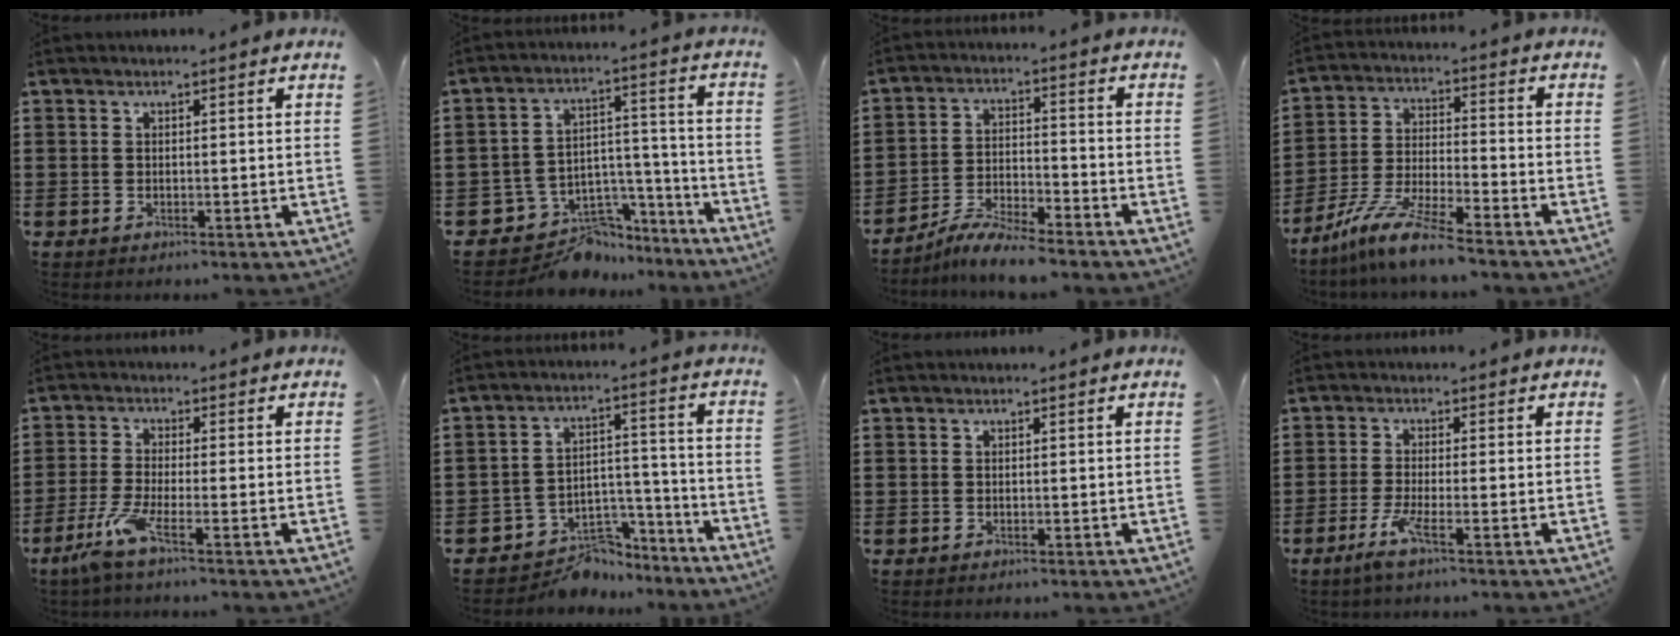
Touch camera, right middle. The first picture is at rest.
{"total": 7.1, "force": [-5.7, 4.3, 0.2], "torque": [-0.008, 0.011, -0.104]}
{"total": 5.9, "force": [-5.6, 0.2, 1.8], "torque": [-0.037, -0.002, -0.110]}
{"total": 9.2, "force": [-8.0, -0.1, 4.5], "torque": [-0.105, -0.004, -0.165]}
{"total": 4.5, "force": [-2.7, 0.2, 3.7], "torque": [-0.090, -0.014, -0.054]}
{"total": 6.5, "force": [-5.6, 3.4, 0.1], "torque": [-0.003, 0.020, -0.108]}
{"total": 0.0}
{"total": 3.9, "force": [-1.9, 0.1, 3.4], "torque": [-0.071, -0.011, -0.037]}